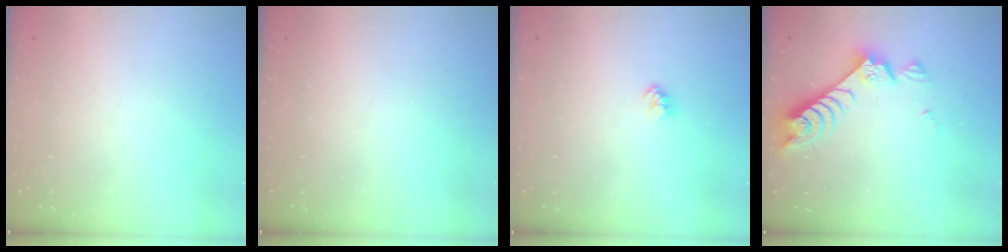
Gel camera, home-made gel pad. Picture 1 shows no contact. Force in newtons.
{"total": 0.0}
{"total": 2.3, "press": 2.3, "slide": 0.1}
{"total": 8.3, "press": 8.2, "slide": 1.3}